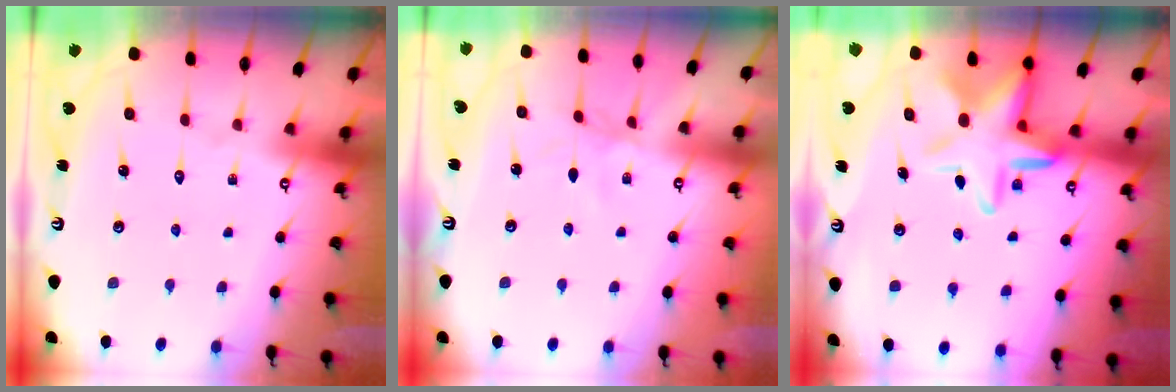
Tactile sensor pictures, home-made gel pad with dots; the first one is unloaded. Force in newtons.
{"total": 2.7, "press": 2.7, "slide": 0.4}
{"total": 12.6, "press": 12.4, "slide": 2.3}